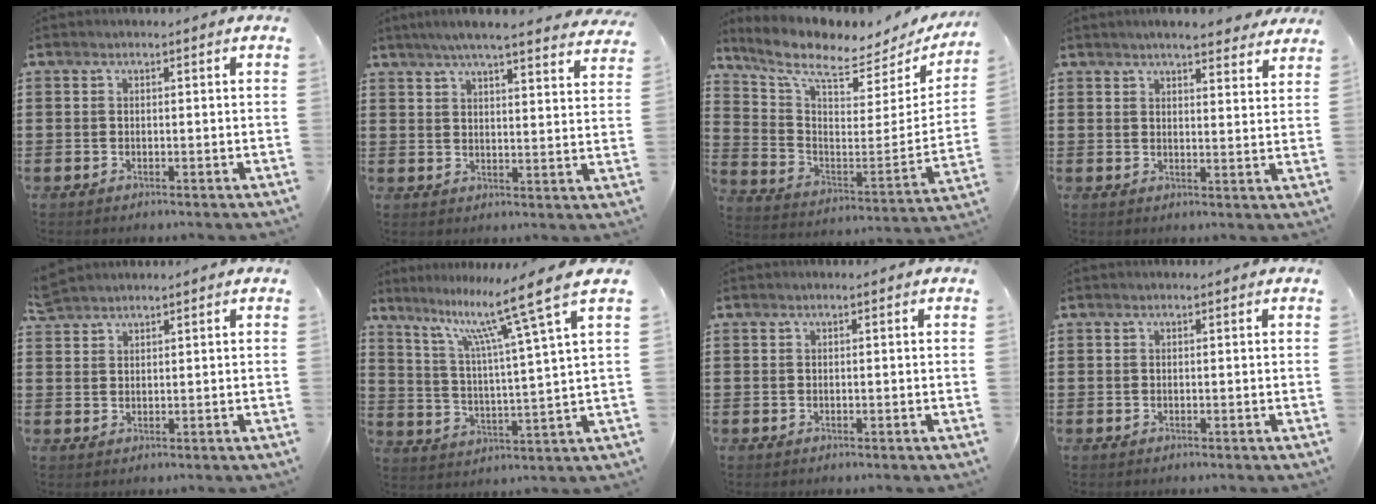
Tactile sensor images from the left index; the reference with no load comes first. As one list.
[{"total": 5.6, "force": [5.0, -0.1, 2.4], "torque": [-0.063, -0.019, 0.088]}, {"total": 7.6, "force": [6.2, 1.8, 4.1], "torque": [-0.110, -0.053, 0.102]}, {"total": 4.5, "force": [4.3, 0.2, 1.6], "torque": [-0.043, -0.009, 0.078]}, {"total": 2.3, "force": [2.3, 0.3, 0.2], "torque": [-0.010, -0.001, 0.046]}, {"total": 12.2, "force": [8.3, -0.4, 9.0], "torque": [-0.174, -0.045, 0.123]}, {"total": 0.0}, {"total": 0.0}]